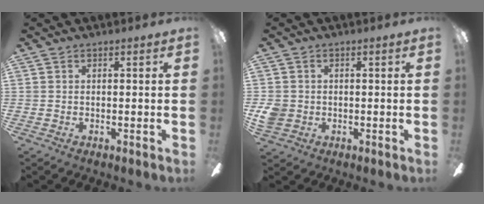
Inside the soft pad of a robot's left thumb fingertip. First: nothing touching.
{"total": 3.9, "force": [-0.4, 3.7, 1.4], "torque": [-0.025, 0.005, -0.007]}